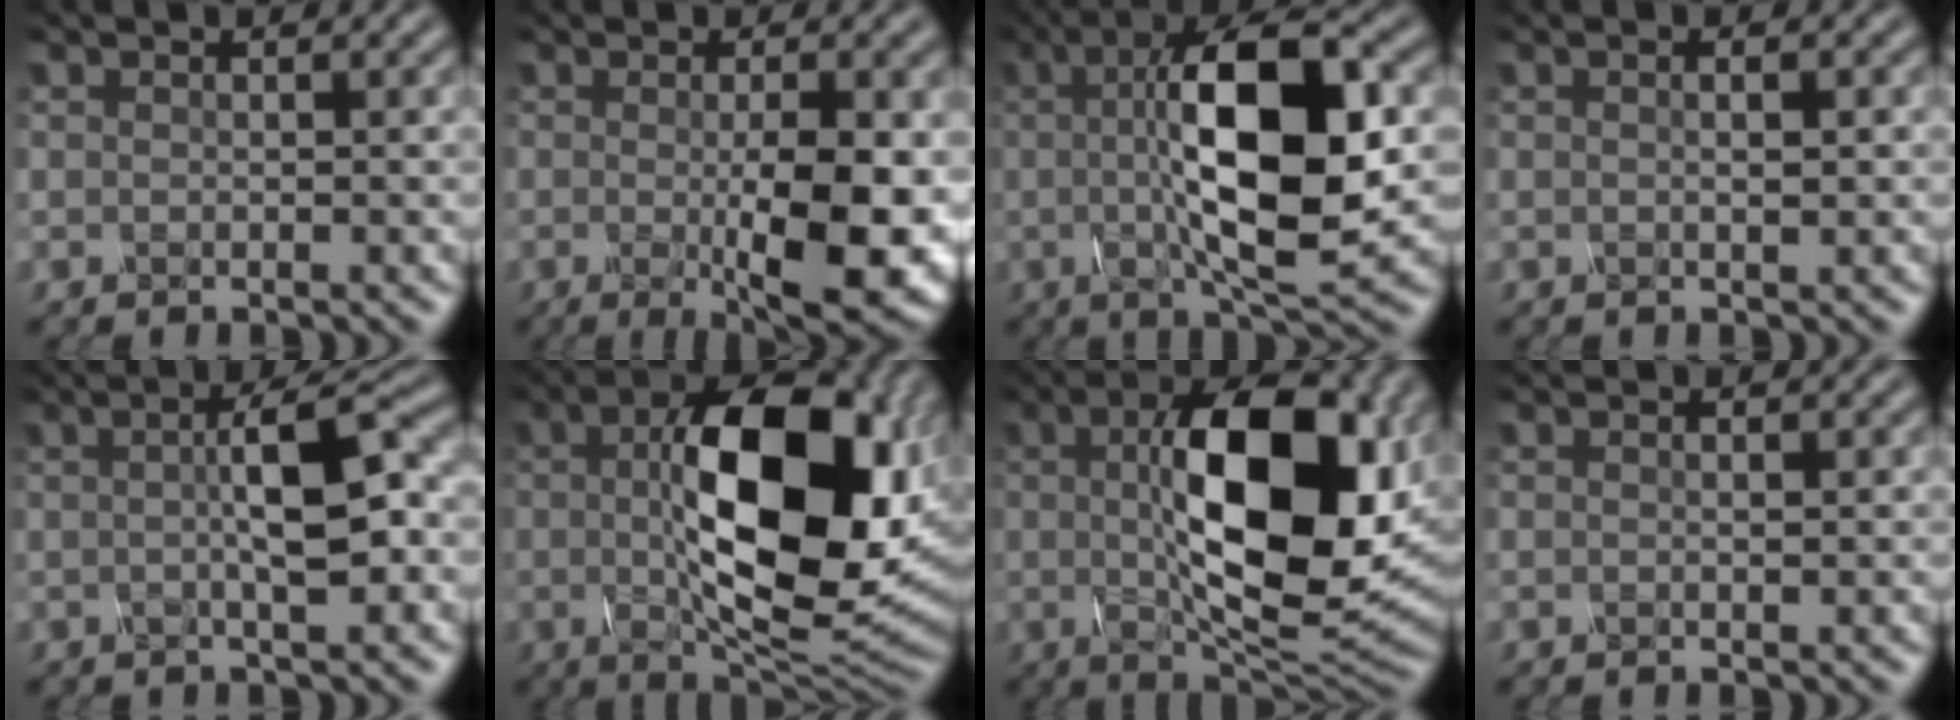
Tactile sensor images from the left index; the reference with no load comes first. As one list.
[{"total": 8.5, "force": [-1.1, 2.2, 8.1], "torque": [-0.120, -0.017, -0.008]}, {"total": 12.7, "force": [0.8, 4.0, 12.0], "torque": [-0.188, 0.005, 0.012]}, {"total": 1.6, "force": [0.2, 0.4, 1.5], "torque": [-0.016, -0.004, 0.000]}, {"total": 6.0, "force": [0.6, 1.2, 5.9], "torque": [-0.090, 0.012, 0.005]}, {"total": 15.5, "force": [1.3, 7.0, 13.8], "torque": [-0.212, 0.007, 0.018]}, {"total": 14.2, "force": [1.7, 5.8, 12.9], "torque": [-0.197, 0.005, 0.026]}, {"total": 0.6, "force": [0.1, 0.1, 0.6], "torque": [-0.011, 0.002, 0.002]}]